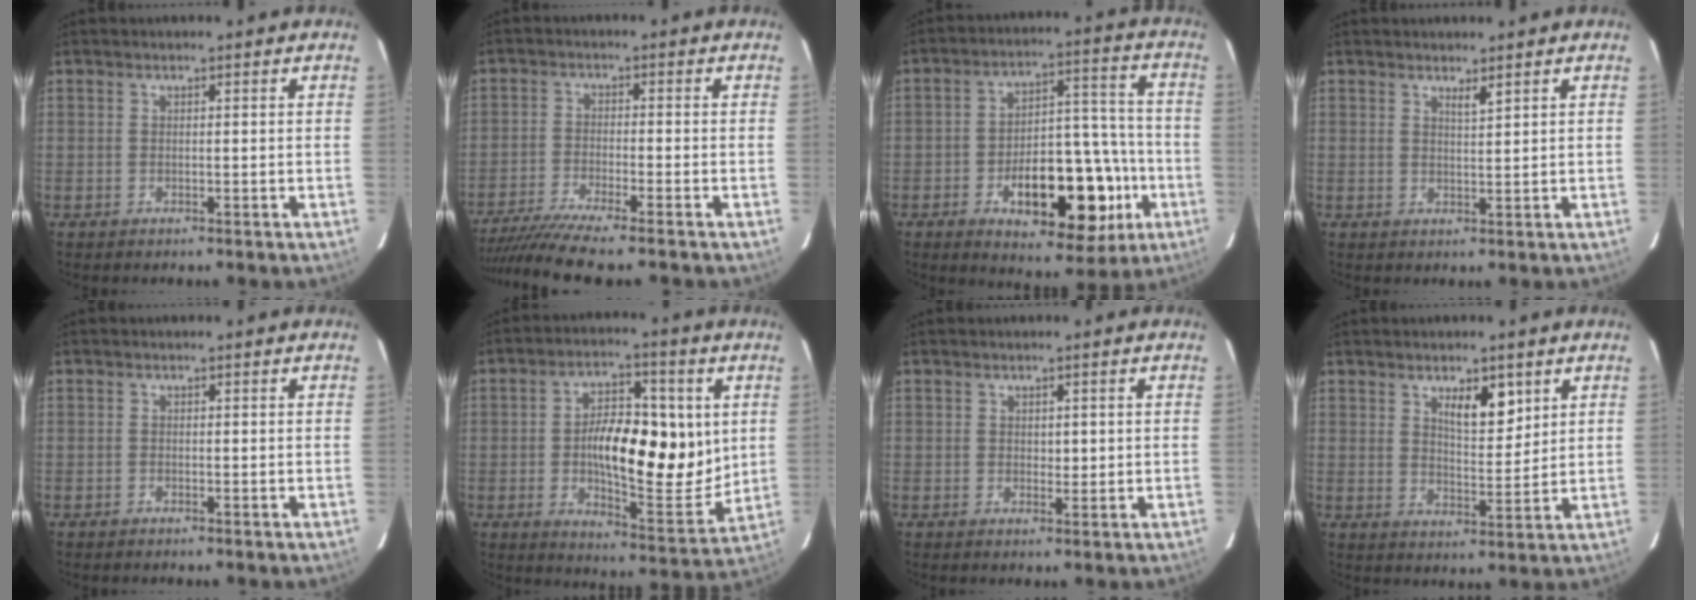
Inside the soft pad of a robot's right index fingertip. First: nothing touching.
{"total": 10.5, "force": [-9.1, -1.0, 5.1], "torque": [-0.071, -0.025, -0.147]}
{"total": 17.2, "force": [-6.1, 7.2, 14.4], "torque": [-0.199, 0.024, -0.079]}
{"total": 1.4, "force": [1.1, -0.1, 0.8], "torque": [-0.016, -0.007, 0.022]}
{"total": 0.0}
{"total": 16.3, "force": [1.2, 5.9, 15.1], "torque": [-0.236, 0.004, 0.025]}
{"total": 1.6, "force": [0.3, 1.0, 1.3], "torque": [-0.015, -0.001, 0.006]}
{"total": 5.9, "force": [3.3, 2.1, 4.4], "torque": [-0.073, -0.003, 0.057]}